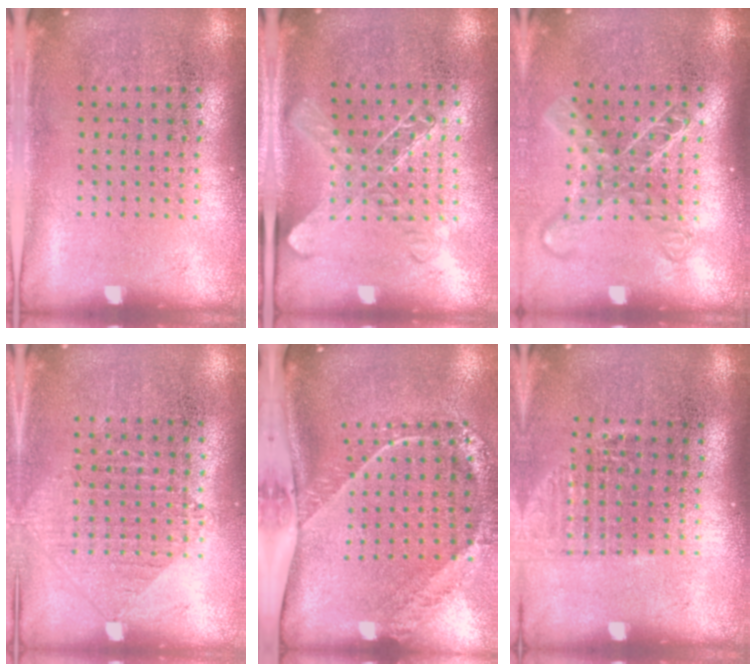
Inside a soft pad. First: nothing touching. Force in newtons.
{"total": 1.4, "press": 1.2, "slide": 0.6}
{"total": 1.7, "press": 1.4, "slide": 1.0}
{"total": 0.9, "press": 0.8, "slide": 0.3}
{"total": 2.7, "press": 1.8, "slide": 2.0}
{"total": 1.1, "press": 1.0, "slide": 0.4}